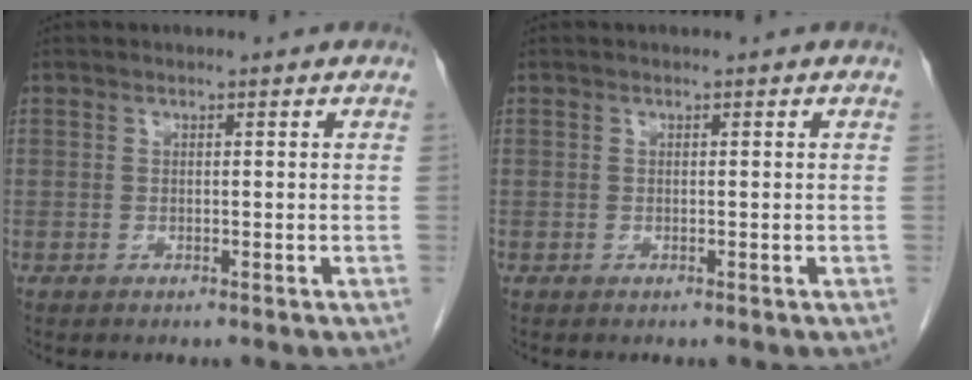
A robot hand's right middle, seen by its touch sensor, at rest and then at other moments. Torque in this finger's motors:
{"motor_torque": [0.00, 0.00, 0.00, 0.00]}